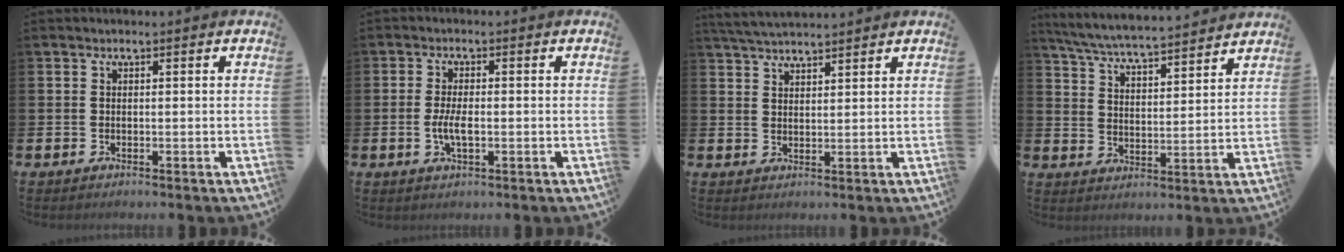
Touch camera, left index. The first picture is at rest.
{"total": 3.3, "force": [-0.5, 1.2, 3.1], "torque": [-0.054, -0.003, -0.014]}
{"total": 3.9, "force": [3.8, 0.3, 0.9], "torque": [-0.026, -0.013, 0.071]}
{"total": 6.1, "force": [6.0, 0.2, 1.4], "torque": [-0.056, -0.044, 0.104]}